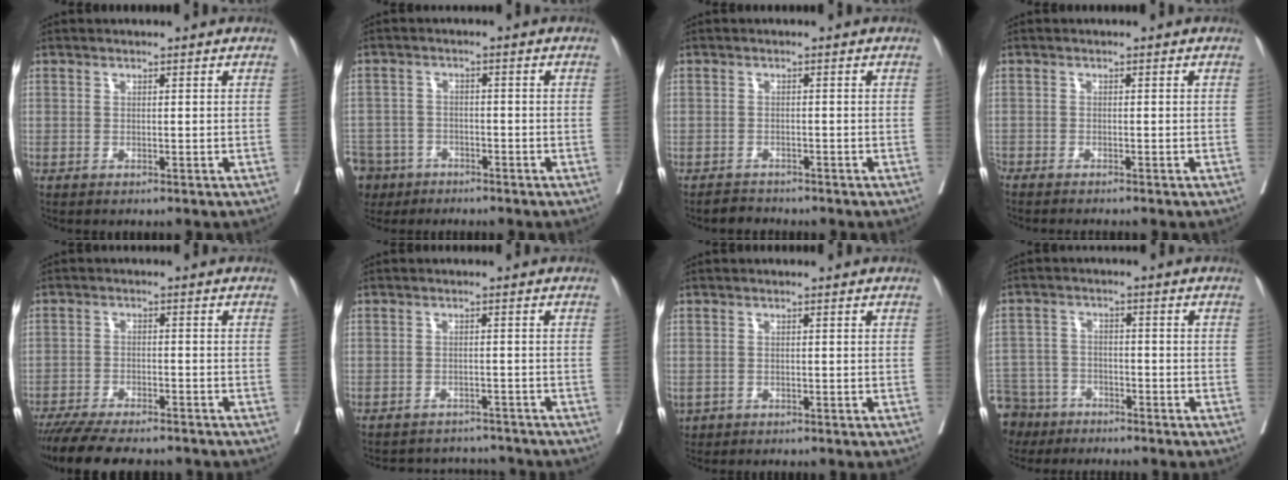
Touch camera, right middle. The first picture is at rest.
{"total": 12.3, "force": [-7.8, 8.9, 3.3], "torque": [-0.117, -0.007, -0.127]}
{"total": 1.7, "force": [-1.6, 0.4, -0.4], "torque": [0.001, -0.005, -0.028]}
{"total": 4.3, "force": [-3.9, 0.2, 1.7], "torque": [-0.018, -0.008, -0.063]}
{"total": 12.7, "force": [-11.0, 2.4, 5.7], "torque": [-0.093, -0.015, -0.164]}
{"total": 6.6, "force": [-6.4, 1.7, -0.2], "torque": [0.004, 0.014, -0.078]}
{"total": 5.2, "force": [-2.7, 4.1, 1.8], "torque": [-0.043, -0.002, -0.039]}
{"total": 11.9, "force": [-8.9, 7.4, 2.6], "torque": [-0.096, -0.004, -0.155]}